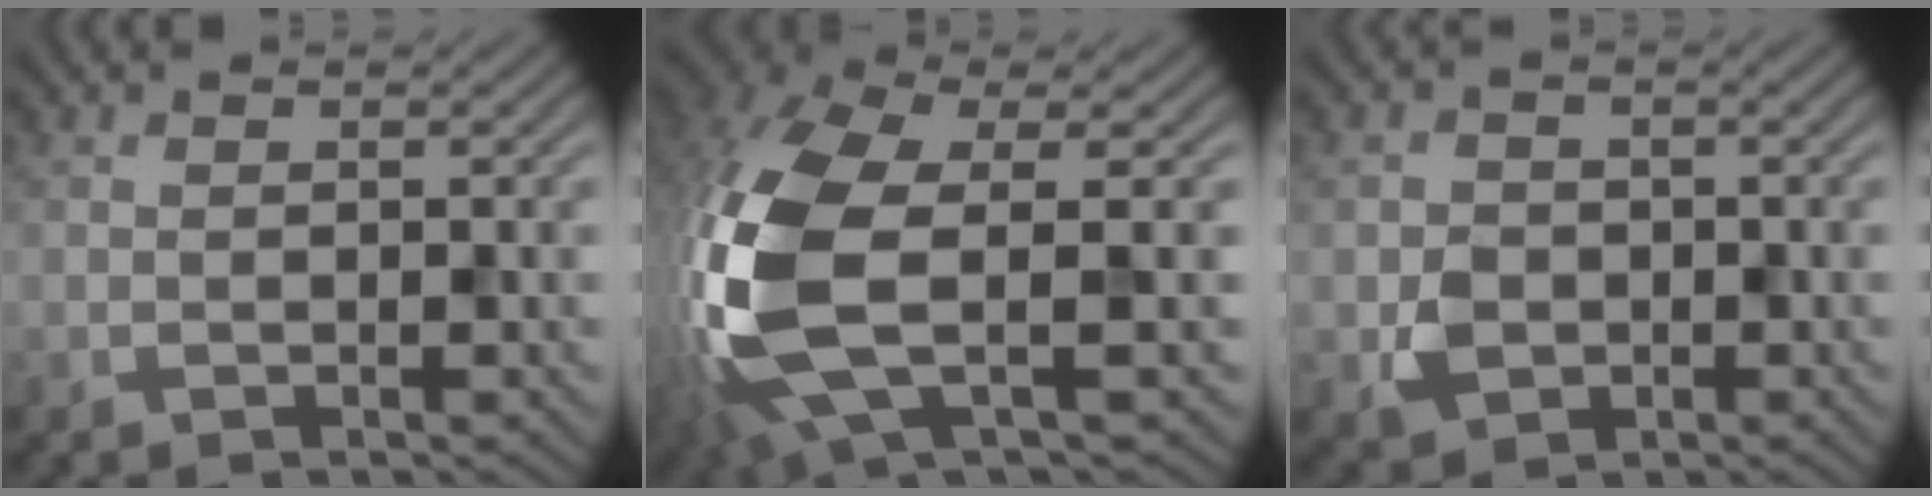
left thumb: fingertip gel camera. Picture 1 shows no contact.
{"total": 13.9, "force": [-1.6, 5.9, 12.5], "torque": [-0.323, -0.020, -0.032]}
{"total": 3.1, "force": [-0.8, 2.7, 1.2], "torque": [-0.025, -0.006, -0.016]}